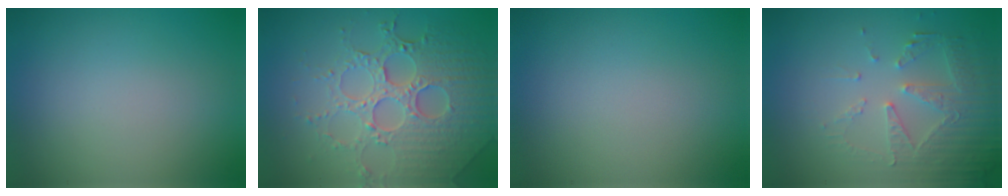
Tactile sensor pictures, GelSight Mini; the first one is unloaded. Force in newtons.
{"total": 7.3, "press": 5.5, "slide": 4.9}
{"total": 0.0}
{"total": 5.4, "press": 3.8, "slide": 3.8}